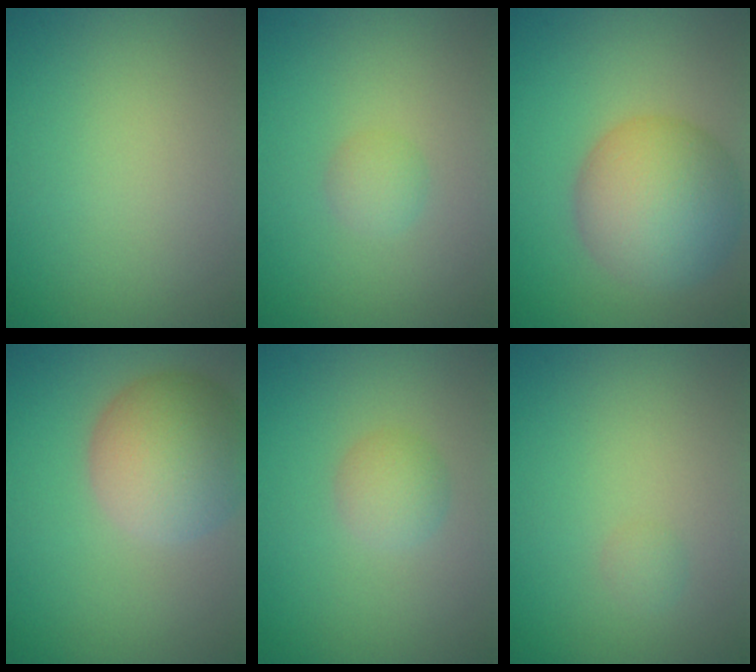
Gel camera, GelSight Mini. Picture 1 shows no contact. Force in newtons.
{"total": 1.3, "press": 1.3, "slide": 0.1}
{"total": 8.2, "press": 8.2, "slide": 0.4}
{"total": 7.2, "press": 7.2, "slide": 0.4}
{"total": 2.0, "press": 2.0, "slide": 0.0}
{"total": 0.7, "press": 0.7, "slide": 0.0}